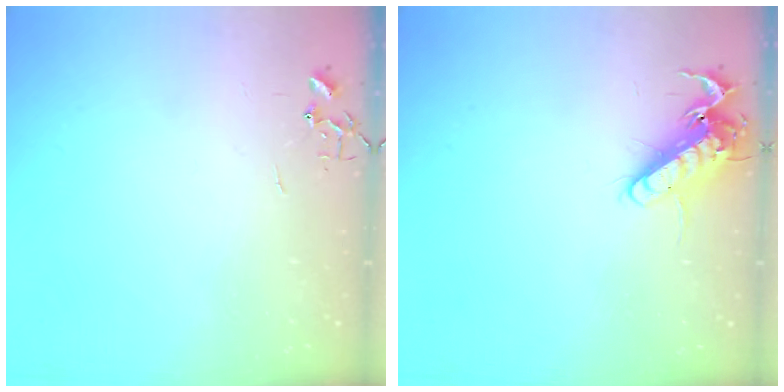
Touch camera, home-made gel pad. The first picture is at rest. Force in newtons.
{"total": 13.5, "press": 13.3, "slide": 1.9}